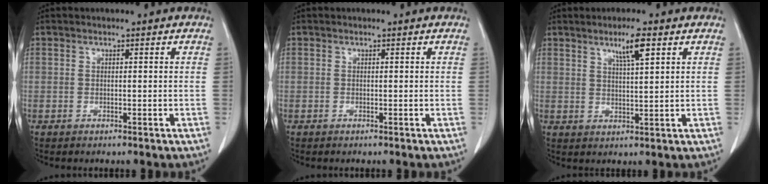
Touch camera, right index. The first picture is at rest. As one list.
[{"total": 0.0}, {"total": 4.5, "force": [2.5, 0.1, 3.7], "torque": [-0.064, -0.001, 0.045]}]